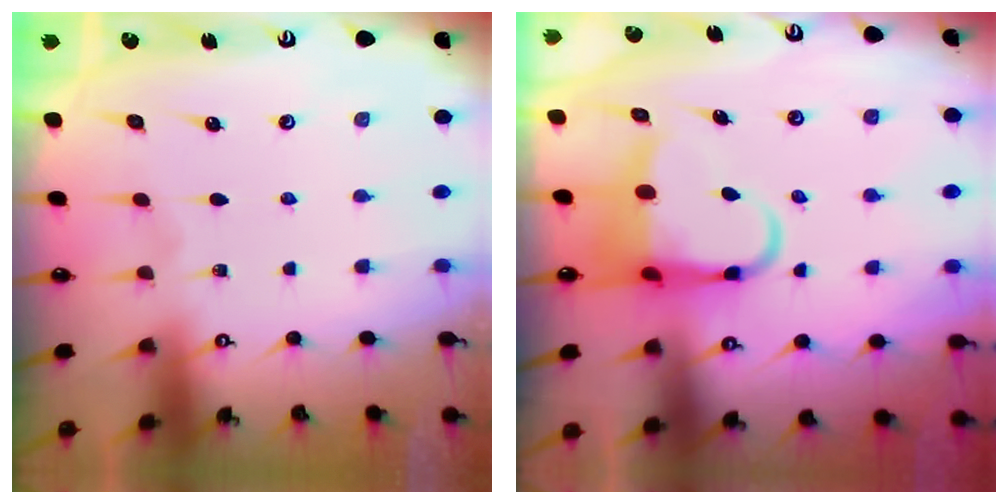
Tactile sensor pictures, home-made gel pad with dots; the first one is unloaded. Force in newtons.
{"total": 7.0, "press": 6.9, "slide": 1.2}